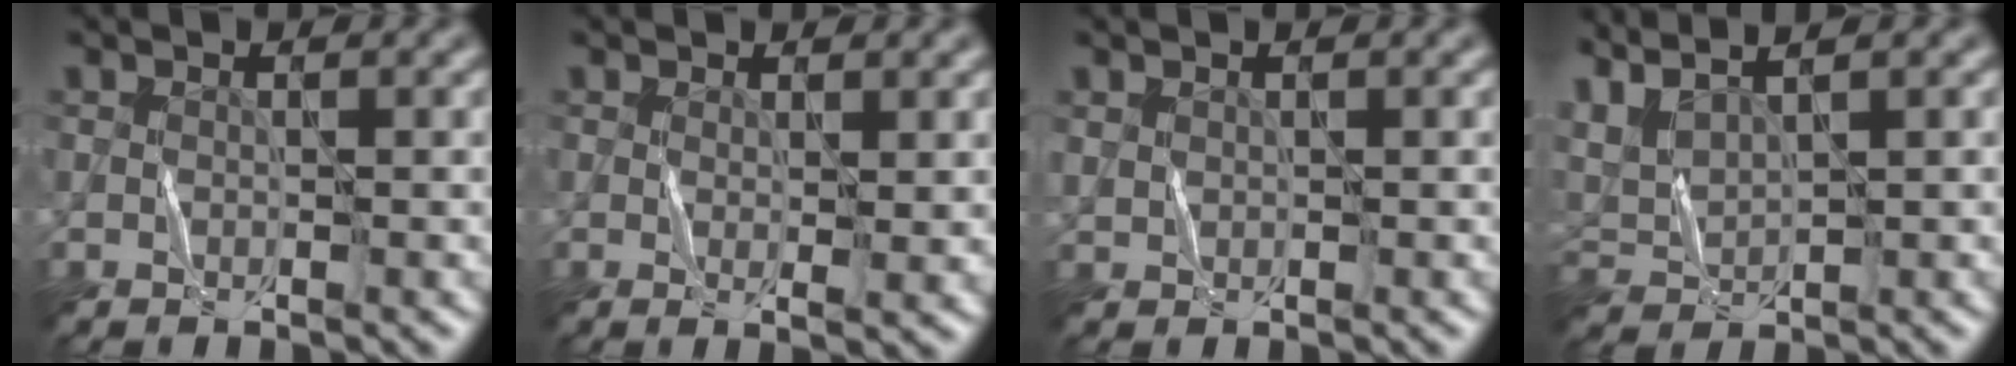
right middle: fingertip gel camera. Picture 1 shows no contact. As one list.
[{"total": 1.6, "force": [0.5, 0.3, 1.5], "torque": [-0.023, -0.005, 0.010]}, {"total": 0.6, "force": [0.5, 0.4, 0.2], "torque": [-0.006, 0.000, 0.015]}, {"total": 3.7, "force": [2.9, 0.9, 2.0], "torque": [-0.062, 0.015, 0.068]}]